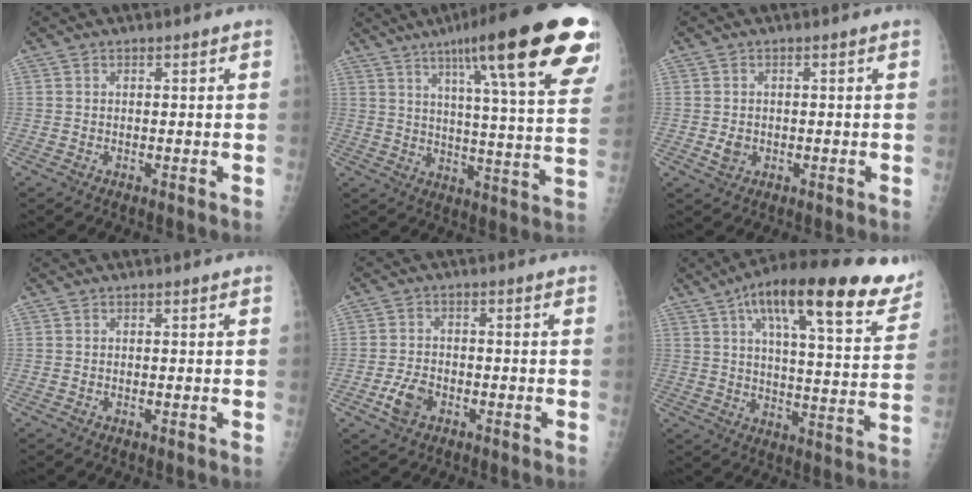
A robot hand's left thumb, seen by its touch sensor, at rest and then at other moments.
{"total": 27.5, "force": [15.6, 4.3, 22.3], "torque": [-0.285, -0.033, 0.213]}
{"total": 2.2, "force": [-0.6, 1.9, 1.0], "torque": [-0.010, 0.000, -0.004]}
{"total": 0.0}
{"total": 4.8, "force": [-2.3, 3.1, 2.8], "torque": [-0.054, 0.011, -0.042]}
{"total": 24.9, "force": [14.8, 7.1, 18.7], "torque": [-0.250, -0.022, 0.207]}